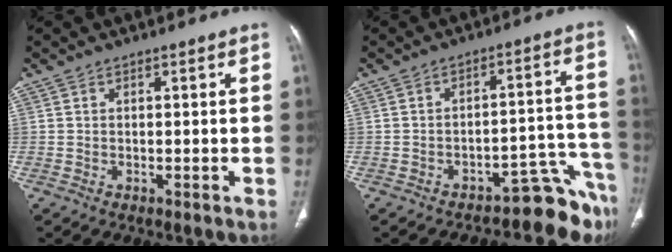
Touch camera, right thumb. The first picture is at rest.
{"total": 8.9, "force": [-8.4, 2.0, 2.2], "torque": [0.018, 0.111, -0.114]}